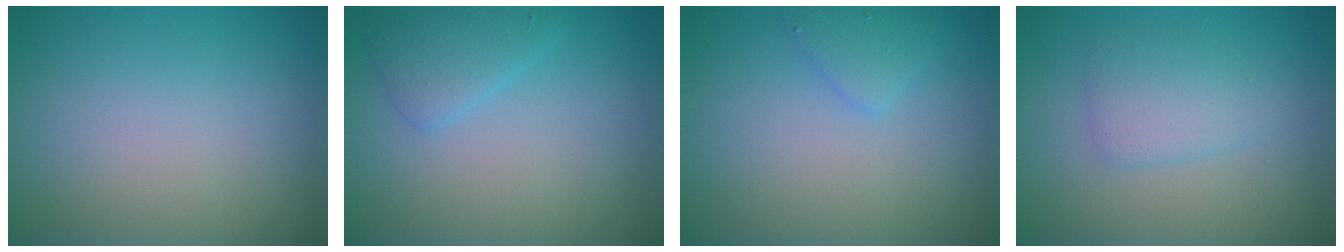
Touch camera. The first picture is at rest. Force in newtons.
{"total": 2.1, "press": 2.1, "slide": 0.0}
{"total": 1.4, "press": 1.4, "slide": 0.1}
{"total": 2.5, "press": 2.5, "slide": 0.1}